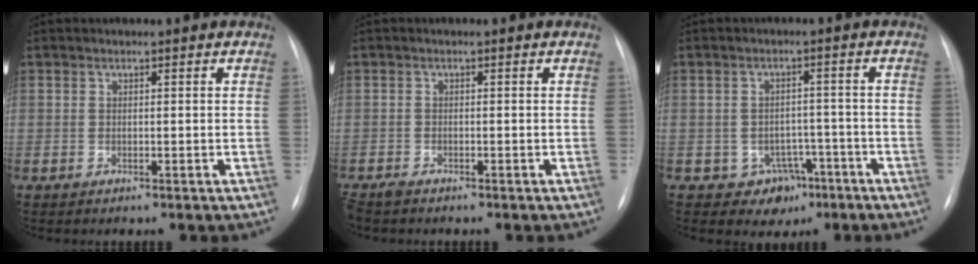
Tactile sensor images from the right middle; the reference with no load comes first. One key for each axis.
{"total": 1.8, "fx": -1.5, "fy": 0.5, "fz": 0.8, "tx": -0.018, "ty": -0.005, "tz": -0.025}
{"total": 5.0, "fx": -2.6, "fy": 4.1, "fz": 1.0, "tx": 0.002, "ty": 0.015, "tz": -0.026}